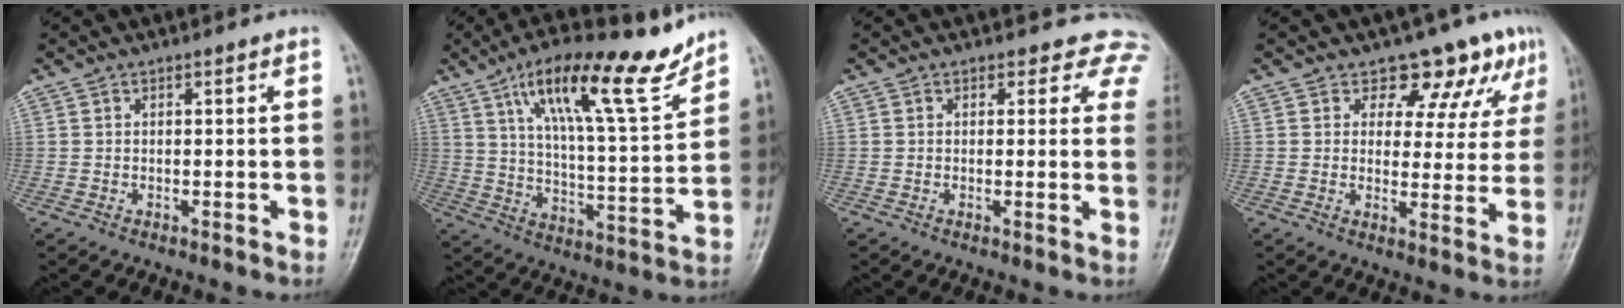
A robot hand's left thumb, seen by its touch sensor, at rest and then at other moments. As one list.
[{"total": 18.7, "force": [12.1, 4.5, 13.5], "torque": [-0.193, -0.053, 0.201]}, {"total": 6.1, "force": [5.0, 3.5, 0.8], "torque": [0.039, -0.016, 0.026]}, {"total": 10.0, "force": [7.1, 6.0, 3.8], "torque": [0.001, -0.035, 0.073]}]